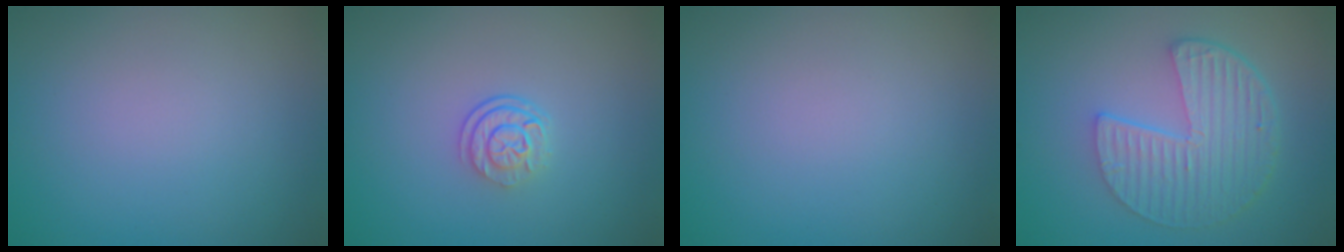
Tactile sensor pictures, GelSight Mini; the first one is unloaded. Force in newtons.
{"total": 2.5, "press": 1.8, "slide": 1.8}
{"total": 0.0}
{"total": 5.8, "press": 4.2, "slide": 3.9}